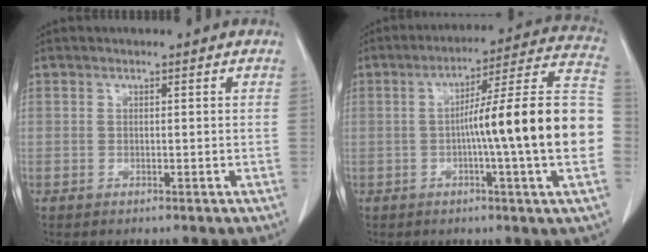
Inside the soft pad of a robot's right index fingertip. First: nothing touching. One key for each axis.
{"total": 19.2, "fx": -2.1, "fy": -0.5, "fz": 19.1, "tx": -0.239, "ty": 0.028, "tz": -0.039}